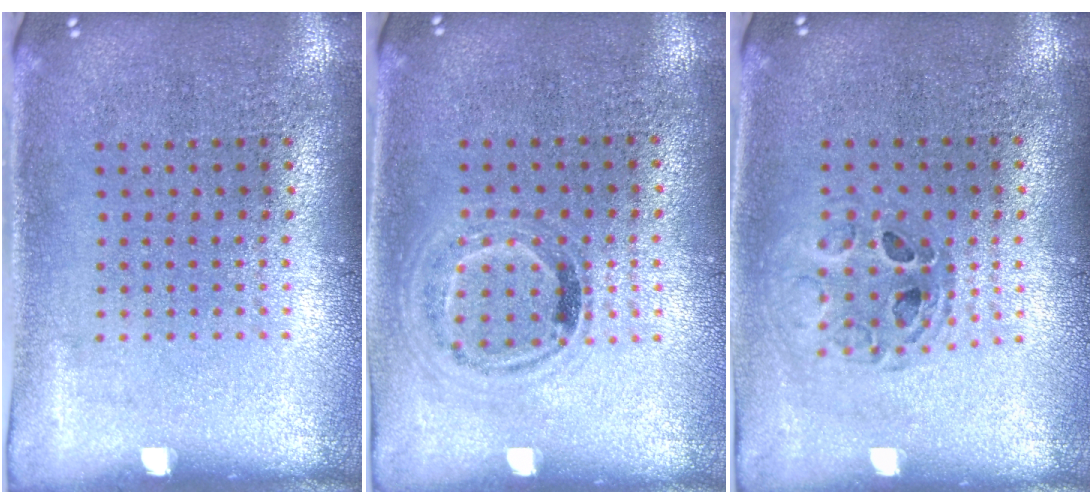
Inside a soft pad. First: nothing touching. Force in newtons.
{"total": 1.0, "press": 0.9, "slide": 0.3}
{"total": 0.5, "press": 0.4, "slide": 0.2}